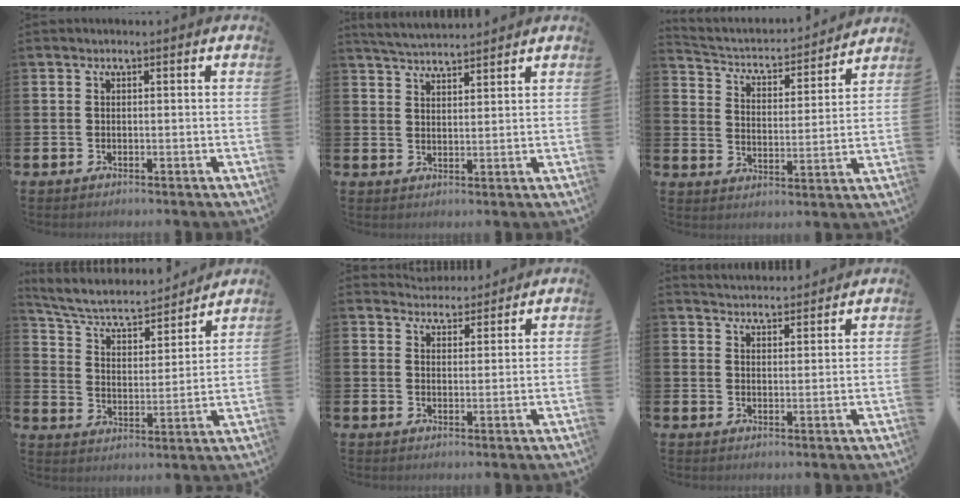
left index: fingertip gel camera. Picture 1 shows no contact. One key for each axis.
{"total": 4.2, "fx": 4.2, "fy": 0.0, "fz": 0.3, "tx": -0.013, "ty": -0.022, "tz": 0.075}
{"total": 4.1, "fx": 3.8, "fy": 1.4, "fz": 0.8, "tx": -0.043, "ty": -0.038, "tz": 0.055}
{"total": 6.3, "fx": 5.7, "fy": 1.9, "fz": 2.0, "tx": -0.072, "ty": -0.043, "tz": 0.092}
{"total": 3.8, "fx": 3.7, "fy": 0.9, "fz": -0.3, "tx": 0.000, "ty": -0.021, "tz": 0.068}
{"total": 3.9, "fx": 3.9, "fy": 0.4, "fz": -0.4, "tx": 0.001, "ty": -0.025, "tz": 0.071}